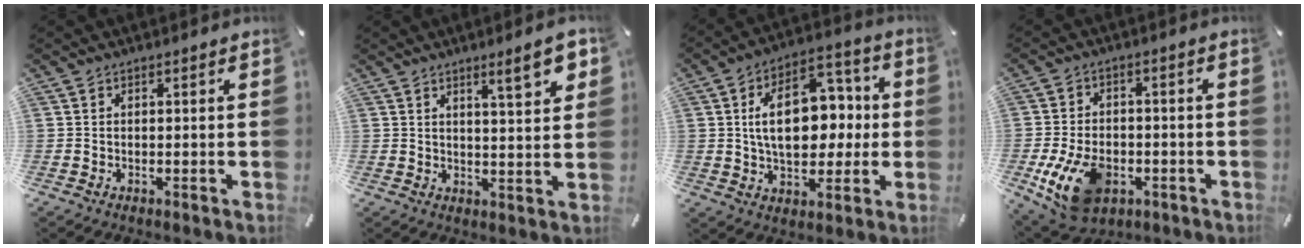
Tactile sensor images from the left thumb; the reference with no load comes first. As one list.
[{"total": 8.4, "force": [4.8, 1.7, 6.7], "torque": [-0.090, -0.025, 0.072]}, {"total": 17.7, "force": [1.2, 11.8, 13.2], "torque": [-0.208, 0.004, 0.021]}, {"total": 13.6, "force": [-4.5, 9.2, 8.9], "torque": [-0.176, 0.012, -0.079]}]